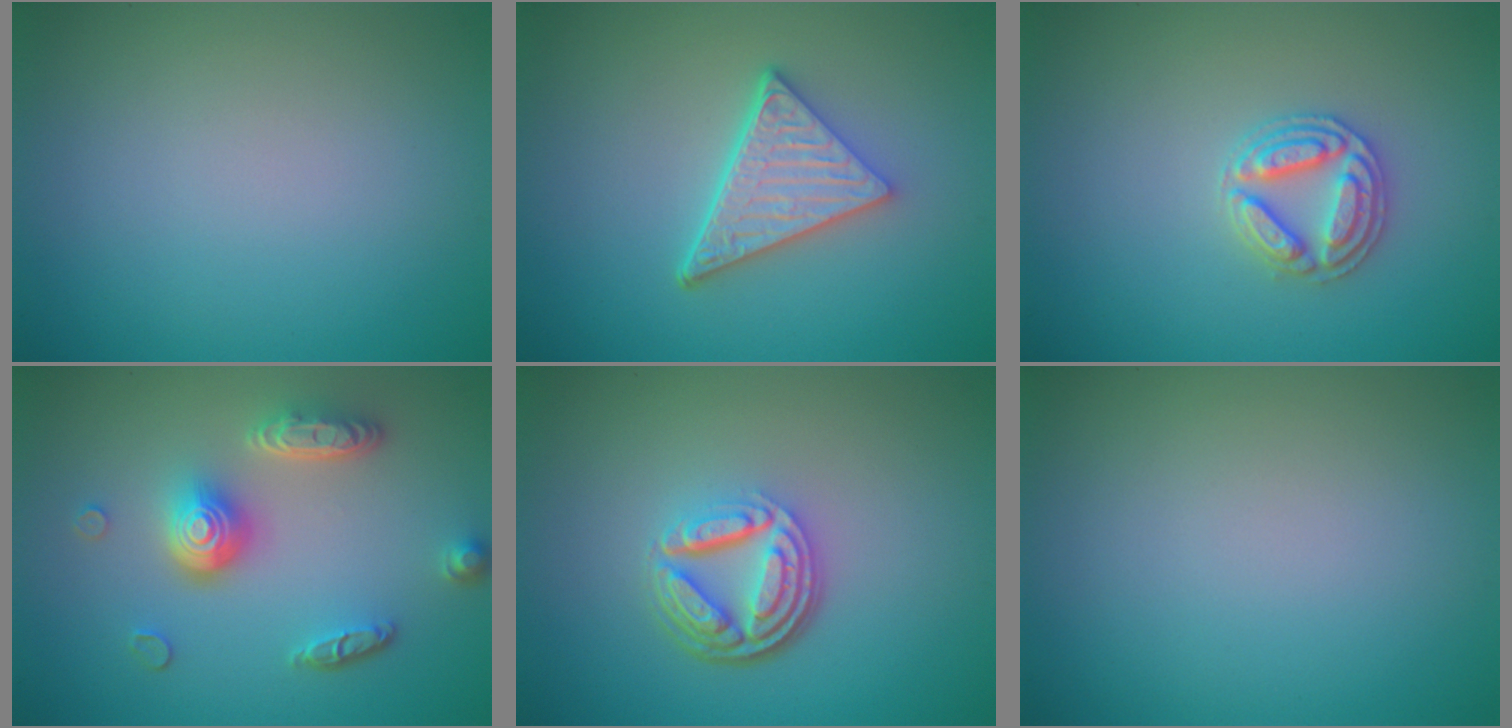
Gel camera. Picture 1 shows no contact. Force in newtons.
{"total": 4.9, "press": 3.7, "slide": 3.2}
{"total": 2.9, "press": 2.9, "slide": 0.2}
{"total": 5.0, "press": 3.7, "slide": 3.3}
{"total": 5.3, "press": 3.7, "slide": 3.8}
{"total": 0.0}